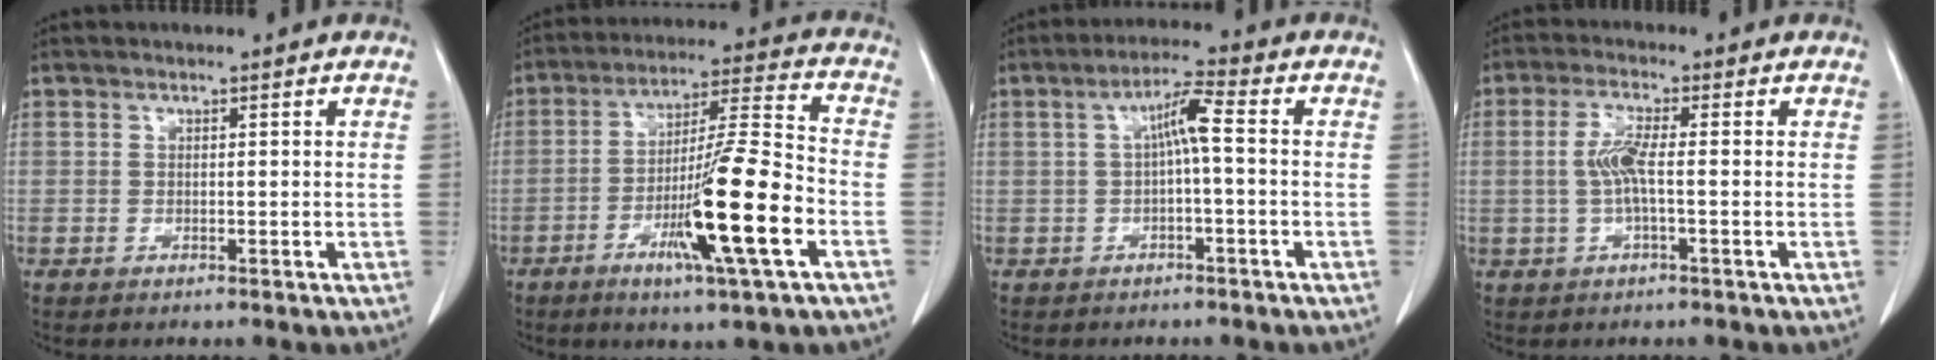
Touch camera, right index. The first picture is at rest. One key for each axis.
{"total": 14.0, "fx": -5.0, "fy": -0.1, "fz": 13.1, "tx": -0.230, "ty": -0.012, "tz": -0.088}
{"total": 4.7, "fx": 0.3, "fy": 0.4, "fz": 4.6, "tx": -0.083, "ty": 0.017, "tz": 0.005}
{"total": 4.3, "fx": -0.2, "fy": 0.5, "fz": 4.2, "tx": -0.094, "ty": 0.004, "tz": -0.005}